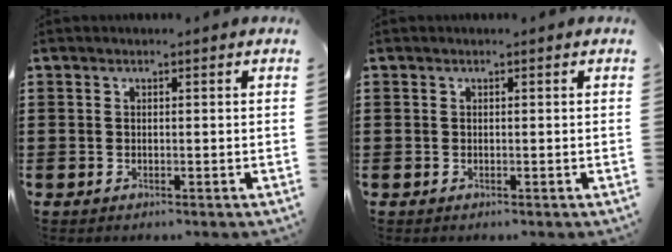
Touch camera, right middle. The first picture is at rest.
{"total": 0.0}